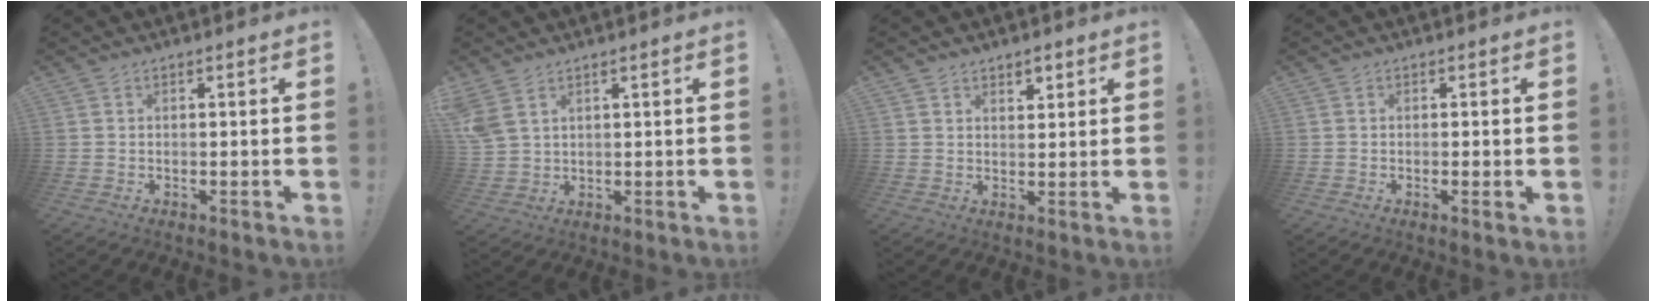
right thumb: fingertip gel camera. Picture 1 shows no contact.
{"total": 5.6, "force": [3.3, 2.7, 3.5], "torque": [-0.083, -0.008, 0.070]}
{"total": 3.1, "force": [2.4, 1.8, 0.6], "torque": [0.010, -0.018, 0.039]}
{"total": 1.3, "force": [-0.2, -0.1, 1.3], "torque": [-0.016, -0.003, -0.005]}